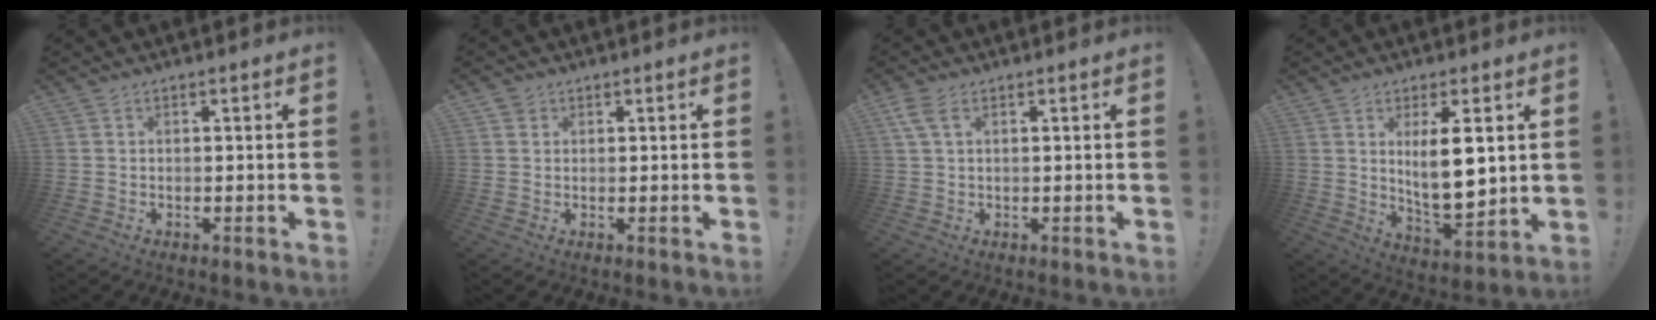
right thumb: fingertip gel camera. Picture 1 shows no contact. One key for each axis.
{"total": 2.0, "fx": 1.2, "fy": 1.5, "fz": 0.1, "tx": 0.002, "ty": -0.003, "tz": 0.022}
{"total": 4.6, "fx": 2.1, "fy": 2.6, "fz": 3.2, "tx": -0.072, "ty": 0.000, "tz": 0.040}
{"total": 12.3, "fx": 3.6, "fy": 4.1, "fz": 11.0, "tx": -0.180, "ty": -0.025, "tz": 0.054}